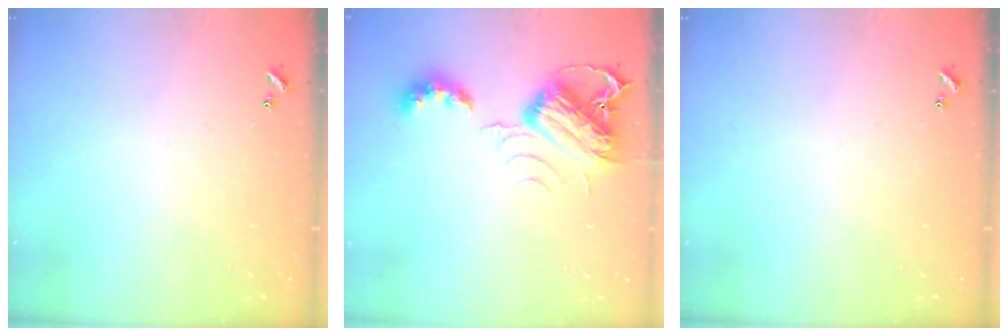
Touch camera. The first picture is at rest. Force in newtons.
{"total": 8.7, "press": 8.7, "slide": 0.5}
{"total": 0.0}